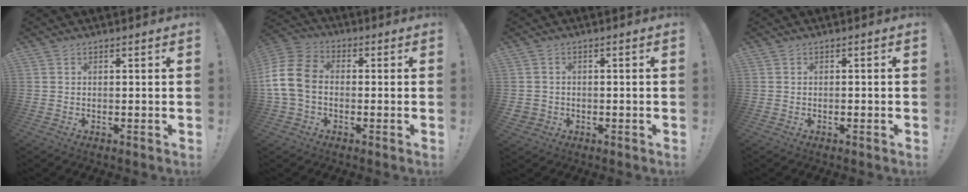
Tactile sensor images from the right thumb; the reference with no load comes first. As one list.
[{"total": 13.2, "force": [-1.0, 9.5, 9.0], "torque": [-0.175, 0.024, -0.014]}, {"total": 2.3, "force": [-0.3, 2.1, 0.8], "torque": [-0.006, -0.001, -0.004]}, {"total": 0.6, "force": [-0.4, 0.3, 0.3], "torque": [-0.004, 0.002, -0.008]}]